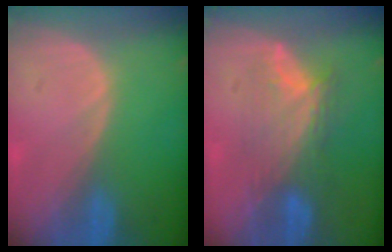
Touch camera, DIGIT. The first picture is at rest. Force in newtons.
{"total": 7.0, "press": 6.8, "slide": 1.7}